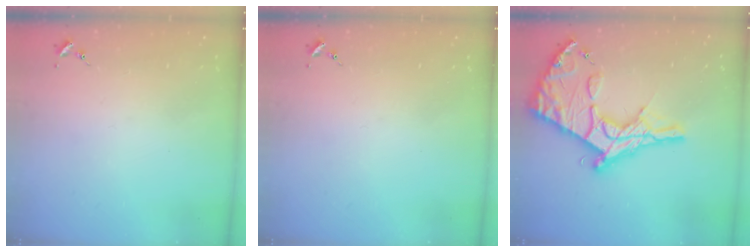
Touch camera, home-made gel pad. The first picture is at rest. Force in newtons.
{"total": 0.0}
{"total": 25.9, "press": 25.8, "slide": 2.1}